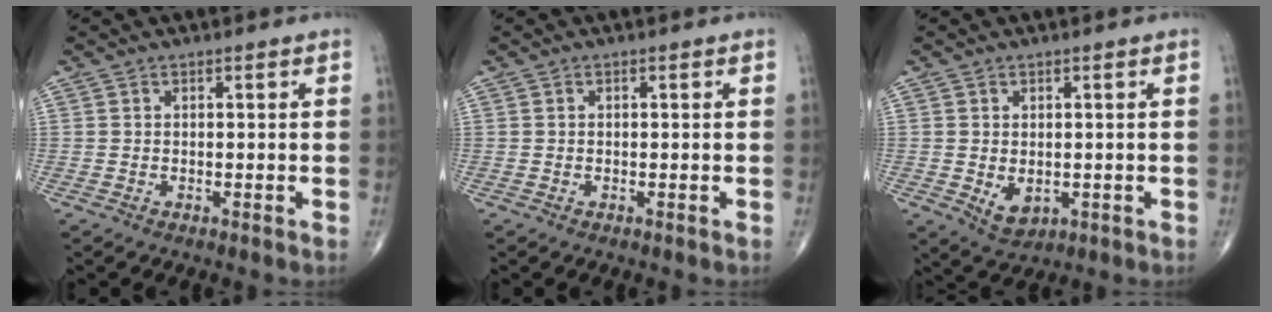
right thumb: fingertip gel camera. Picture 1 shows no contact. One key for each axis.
{"total": 0.0}
{"total": 4.4, "fx": -0.6, "fy": 3.1, "fz": 3.1, "tx": -0.038, "ty": -0.009, "tz": 0.005}